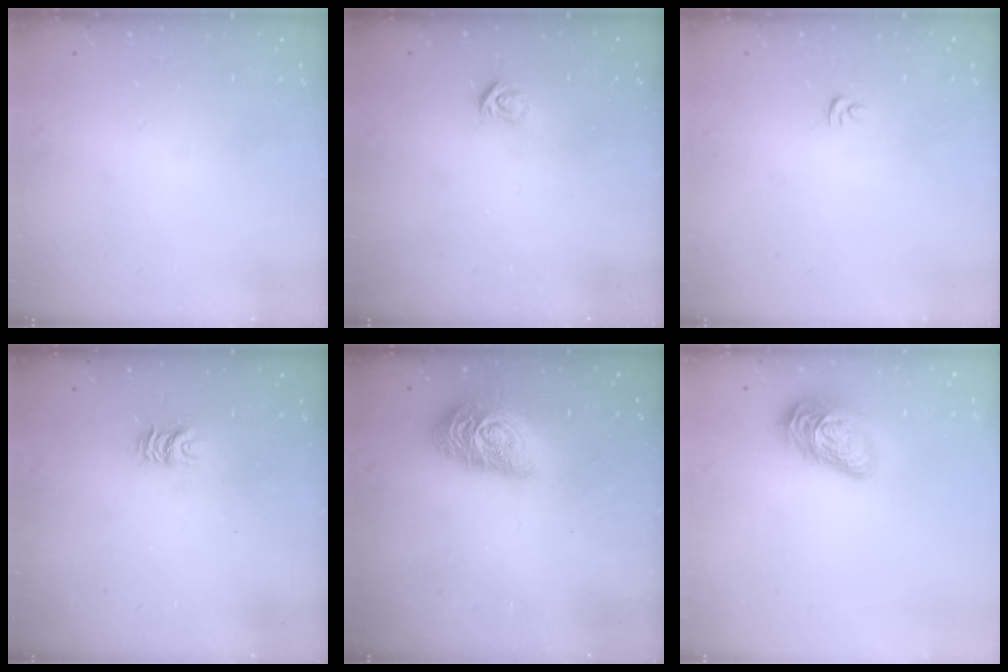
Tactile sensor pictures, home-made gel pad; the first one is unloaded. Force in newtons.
{"total": 3.6, "press": 3.6, "slide": 0.3}
{"total": 3.7, "press": 3.7, "slide": 0.3}
{"total": 5.3, "press": 5.3, "slide": 0.3}
{"total": 15.8, "press": 15.7, "slide": 0.9}
{"total": 14.0, "press": 14.0, "slide": 0.4}